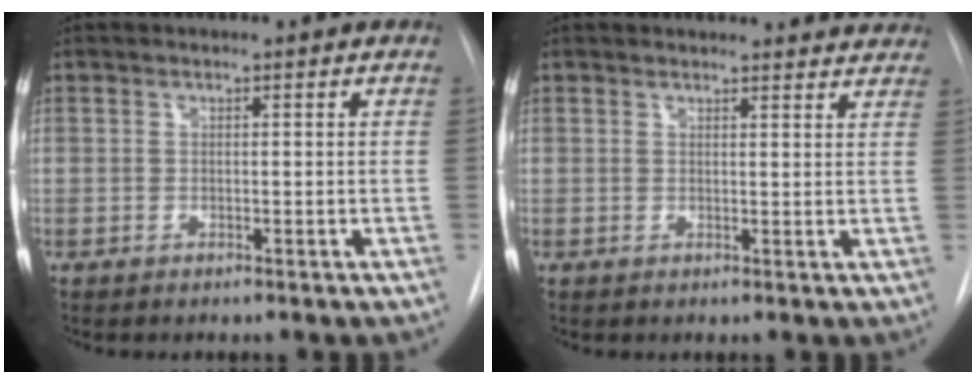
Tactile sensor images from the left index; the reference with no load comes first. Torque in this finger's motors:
{"motor_torque": [0.70, -0.91, -0.08, -0.02]}